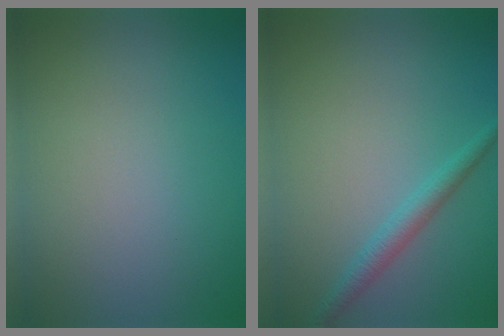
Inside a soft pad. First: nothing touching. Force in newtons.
{"total": 1.9, "press": 1.9, "slide": 0.0}